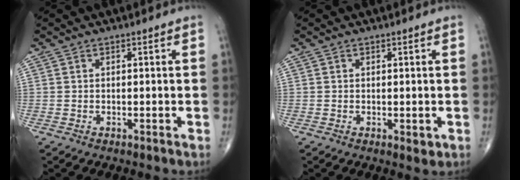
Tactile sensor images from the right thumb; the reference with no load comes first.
{"total": 1.3, "force": [-0.1, 0.8, 1.1], "torque": [-0.012, -0.004, -0.001]}